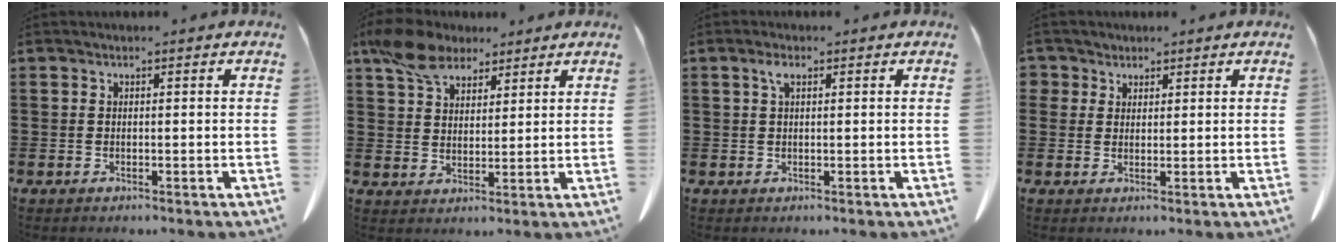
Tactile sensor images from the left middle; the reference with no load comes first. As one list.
[{"total": 8.2, "force": [6.0, 4.1, 3.9], "torque": [-0.089, -0.001, 0.114]}, {"total": 2.1, "force": [0.8, 0.7, 1.8], "torque": [-0.040, 0.003, 0.015]}, {"total": 2.5, "force": [1.8, 1.7, 0.3], "torque": [-0.015, 0.007, 0.035]}]